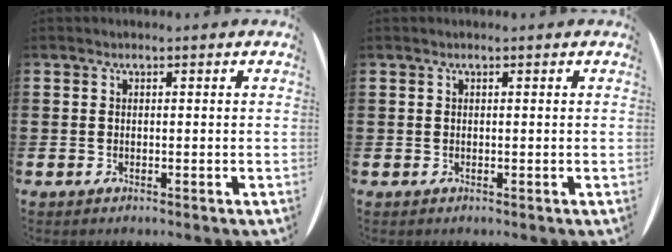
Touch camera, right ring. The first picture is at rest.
{"total": 0.0}